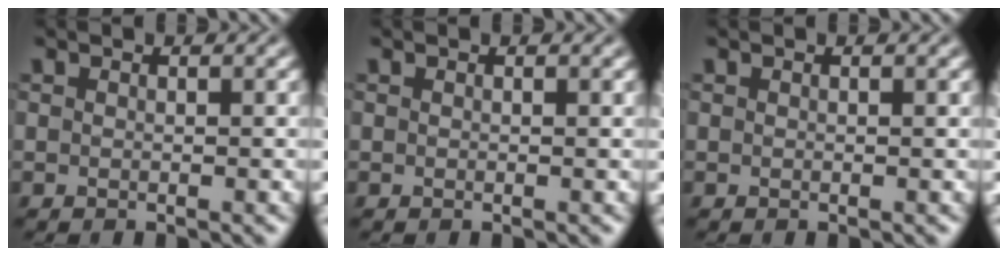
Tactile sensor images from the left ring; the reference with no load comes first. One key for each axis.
{"total": 0.0}
{"total": 0.0}